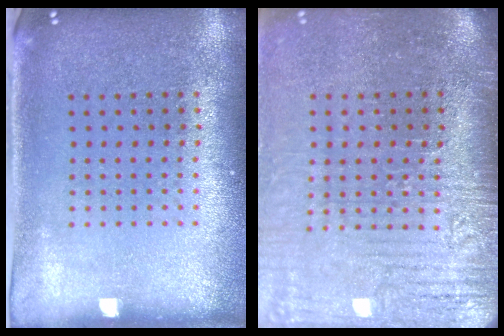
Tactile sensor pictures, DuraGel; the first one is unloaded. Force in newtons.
{"total": 4.2, "press": 3.6, "slide": 2.1}